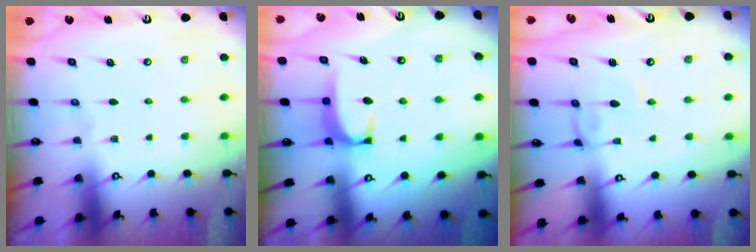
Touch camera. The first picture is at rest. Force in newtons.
{"total": 1.7, "press": 1.6, "slide": 0.5}
{"total": 0.8, "press": 0.7, "slide": 0.3}